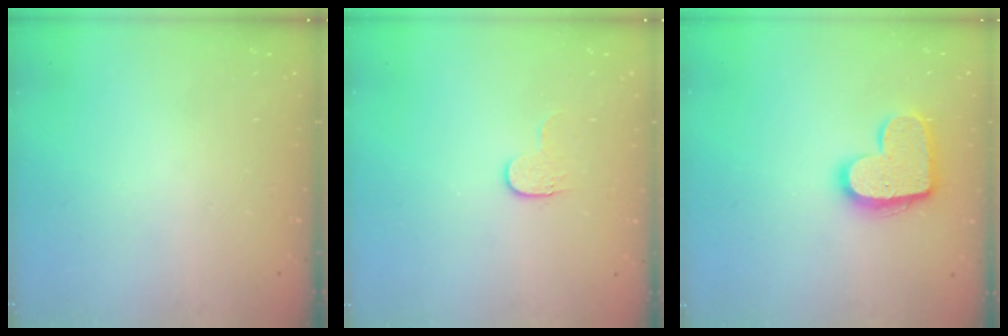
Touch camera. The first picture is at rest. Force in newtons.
{"total": 3.9, "press": 3.9, "slide": 0.5}
{"total": 14.5, "press": 14.5, "slide": 0.8}